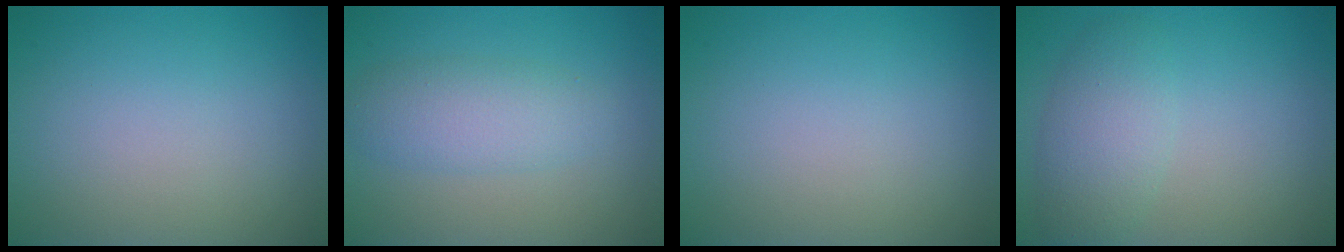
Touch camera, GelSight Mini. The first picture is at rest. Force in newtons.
{"total": 3.4, "press": 3.4, "slide": 0.0}
{"total": 0.0}
{"total": 3.5, "press": 3.5, "slide": 0.0}